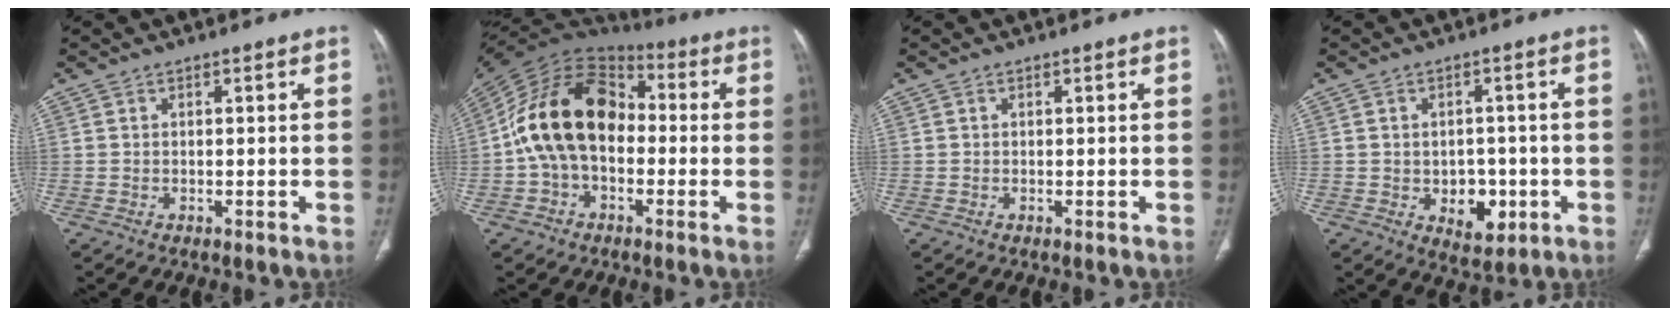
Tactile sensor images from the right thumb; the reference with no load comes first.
{"total": 18.3, "force": [-1.0, 12.5, 13.3], "torque": [-0.223, 0.042, -0.028]}
{"total": 0.0}
{"total": 7.3, "force": [-1.8, 5.2, 4.8], "torque": [-0.032, 0.008, -0.011]}